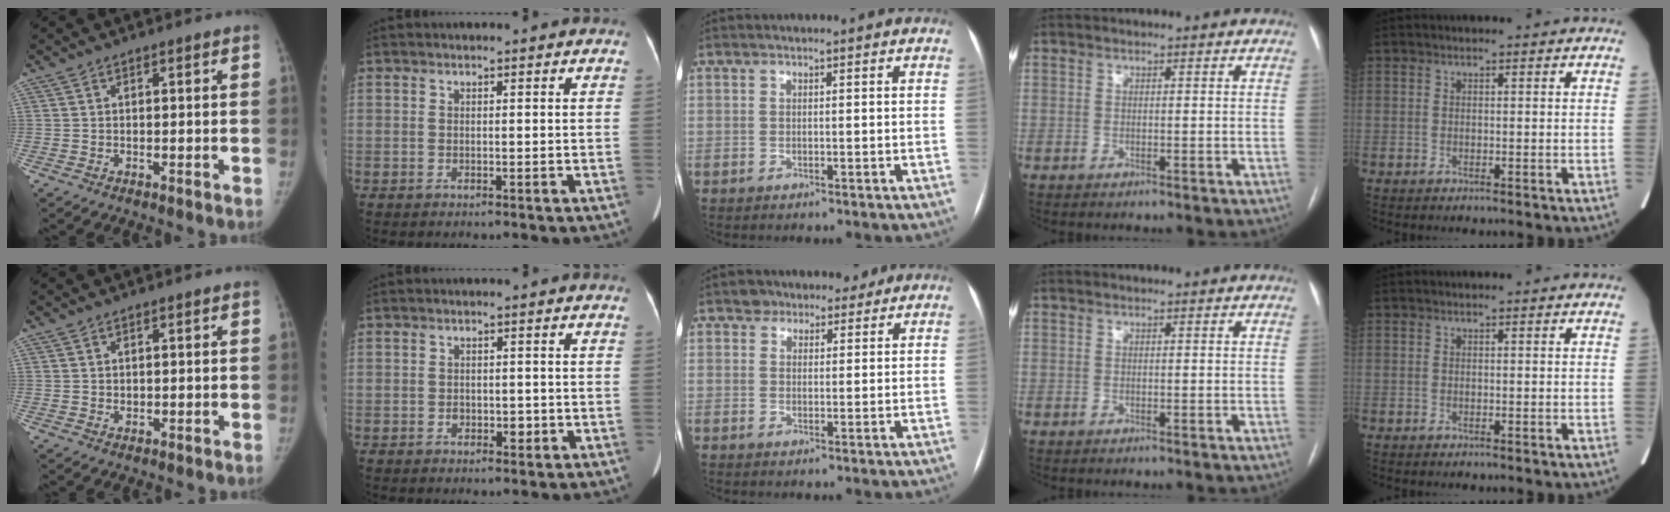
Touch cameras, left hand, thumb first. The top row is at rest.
{"thumb": {"total": 0.8, "force": [0.3, 0.7, 0.4], "torque": [0.000, -0.003, 0.006]}, "index": {"total": 1.9, "force": [-0.5, 1.4, 1.2], "torque": [-0.017, 0.003, -0.004]}, "middle": {"total": 4.8, "force": [3.7, 2.9, 0.6], "torque": [0.001, 0.010, 0.050]}}